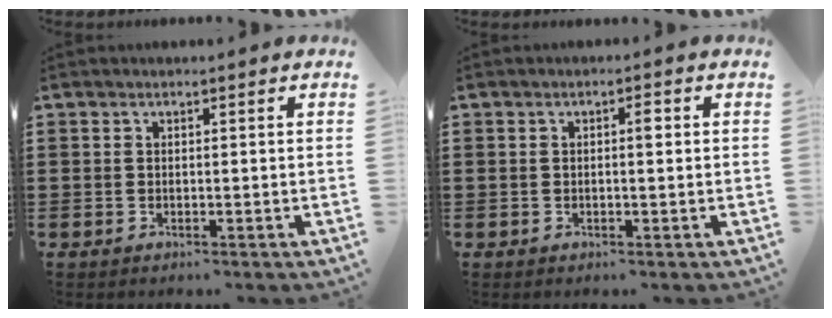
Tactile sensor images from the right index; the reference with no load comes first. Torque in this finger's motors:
{"motor_torque": [0.08, -0.03, 0.04, 0.03]}